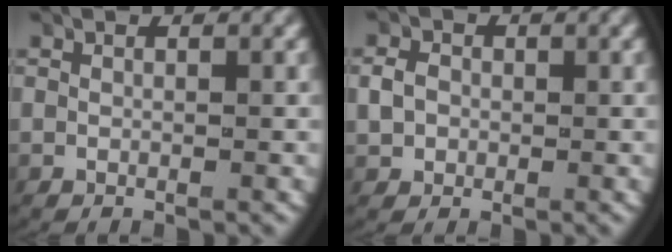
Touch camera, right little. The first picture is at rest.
{"total": 2.1, "force": [0.0, 1.9, 0.9], "torque": [-0.026, 0.002, 0.001]}